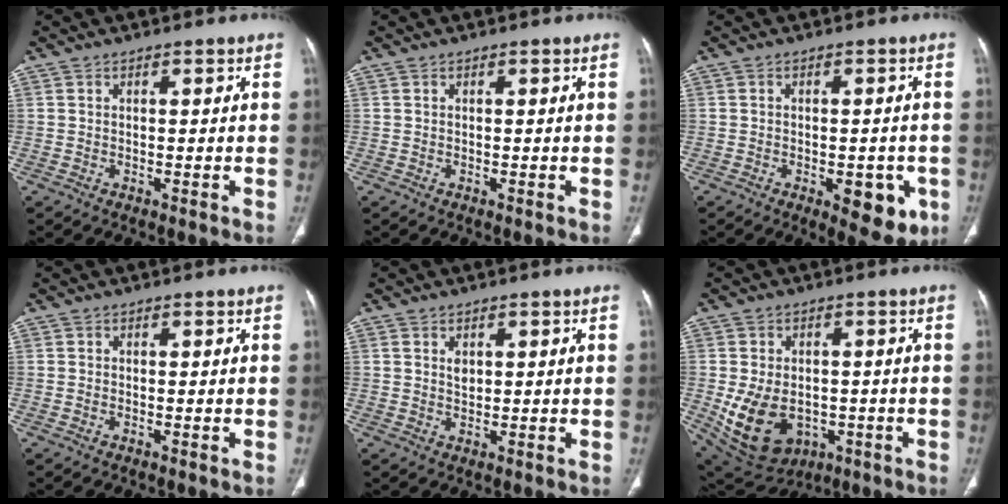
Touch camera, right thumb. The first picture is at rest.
{"total": 0.0}
{"total": 8.5, "force": [-3.1, 4.0, 6.9], "torque": [-0.057, 0.000, -0.029]}
{"total": 0.0}
{"total": 1.6, "force": [0.6, 1.0, 1.1], "torque": [-0.015, -0.005, 0.013]}
{"total": 14.3, "force": [-3.3, 10.5, 9.2], "torque": [-0.161, 0.007, -0.023]}